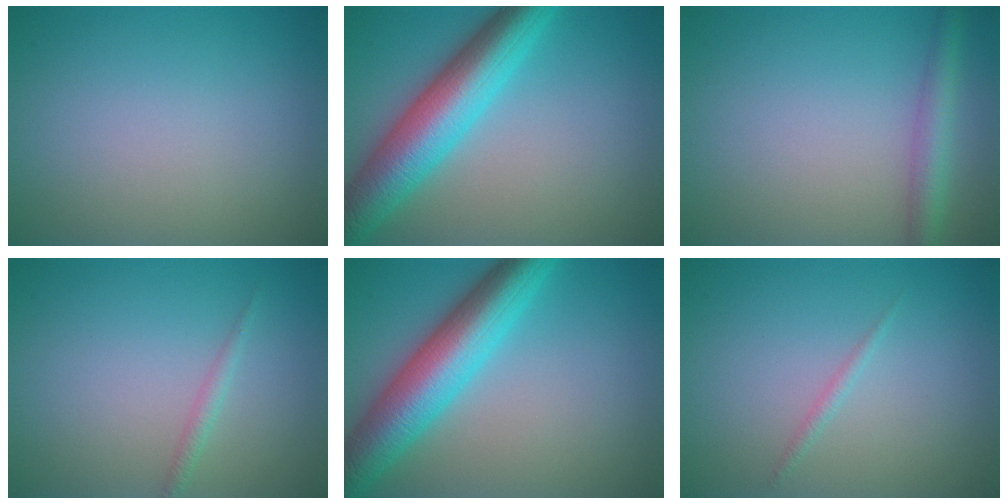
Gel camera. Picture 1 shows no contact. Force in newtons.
{"total": 8.6, "press": 8.6, "slide": 0.1}
{"total": 2.9, "press": 2.9, "slide": 0.1}
{"total": 1.0, "press": 1.0, "slide": 0.1}
{"total": 8.6, "press": 8.6, "slide": 0.1}
{"total": 0.7, "press": 0.7, "slide": 0.1}